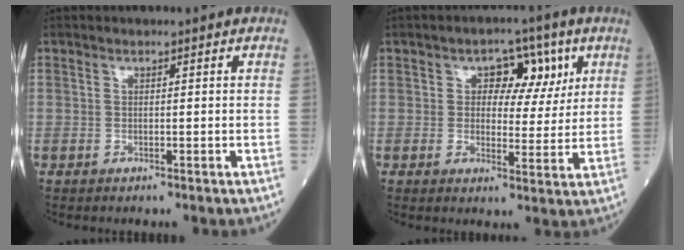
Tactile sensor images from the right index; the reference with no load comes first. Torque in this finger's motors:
{"motor_torque": [0.13, 0.12, 0.06, 0.01]}